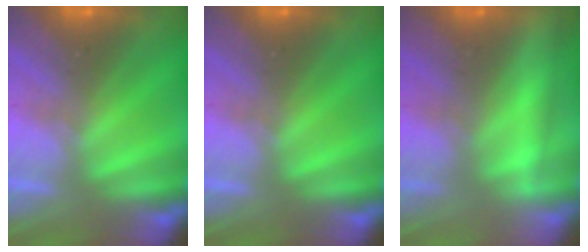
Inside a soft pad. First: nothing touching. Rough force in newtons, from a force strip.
{"total": 0.0}
{"total": 2.3}